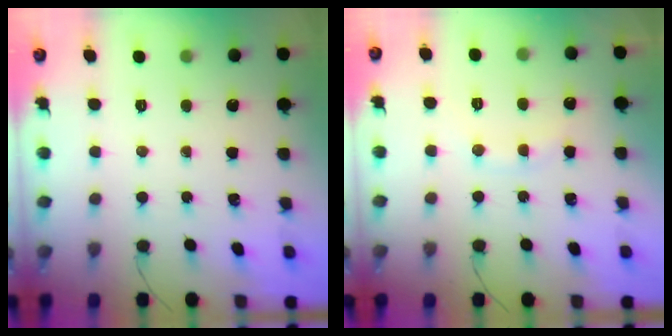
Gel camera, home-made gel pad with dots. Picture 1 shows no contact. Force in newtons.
{"total": 8.3, "press": 8.2, "slide": 1.2}